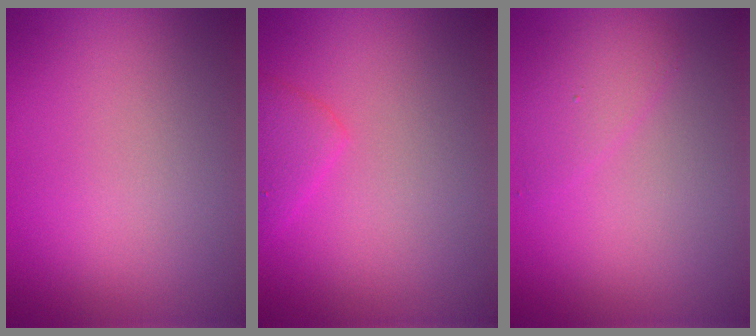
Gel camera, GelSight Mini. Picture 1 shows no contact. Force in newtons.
{"total": 2.0, "press": 2.0, "slide": 0.1}
{"total": 2.0, "press": 2.0, "slide": 0.2}